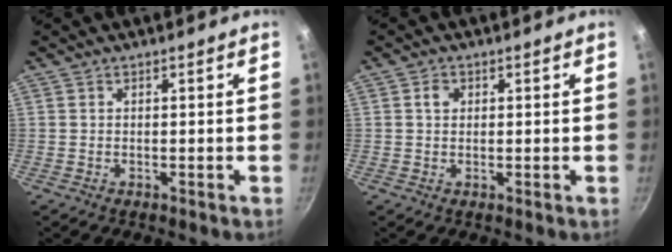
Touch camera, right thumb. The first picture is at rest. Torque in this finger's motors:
{"motor_torque": [0.13, 0.38, 0.76, 0.15, -0.07]}